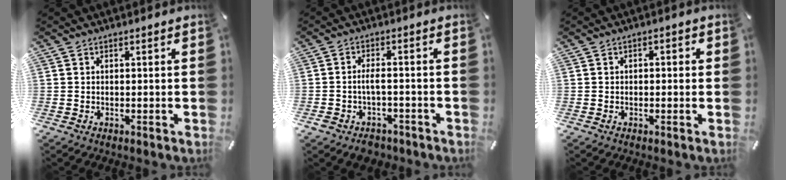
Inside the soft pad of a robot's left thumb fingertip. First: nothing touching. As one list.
[{"total": 4.2, "force": [-1.9, 2.3, 2.9], "torque": [-0.057, 0.010, -0.038]}, {"total": 1.6, "force": [-0.7, 1.0, 1.1], "torque": [-0.020, 0.006, -0.015]}]